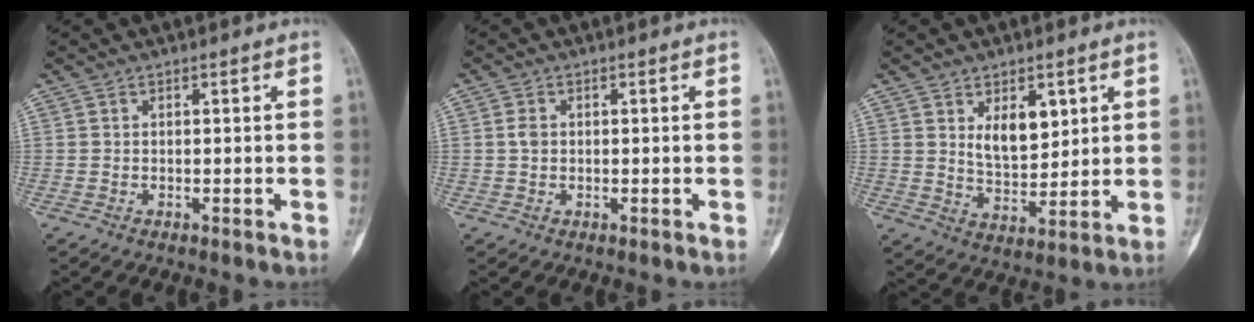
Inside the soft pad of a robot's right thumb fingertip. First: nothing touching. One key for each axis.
{"total": 1.8, "fx": 0.1, "fy": 1.4, "fz": 1.1, "tx": -0.021, "ty": 0.002, "tz": 0.001}
{"total": 8.0, "fx": 3.1, "fy": 4.5, "fz": 5.8, "tx": -0.067, "ty": -0.029, "tz": 0.060}